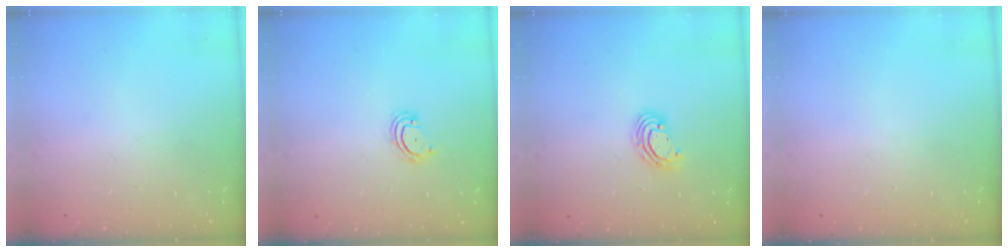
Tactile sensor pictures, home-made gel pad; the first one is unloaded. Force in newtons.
{"total": 4.5, "press": 4.5, "slide": 0.4}
{"total": 5.1, "press": 5.1, "slide": 0.4}
{"total": 0.0}